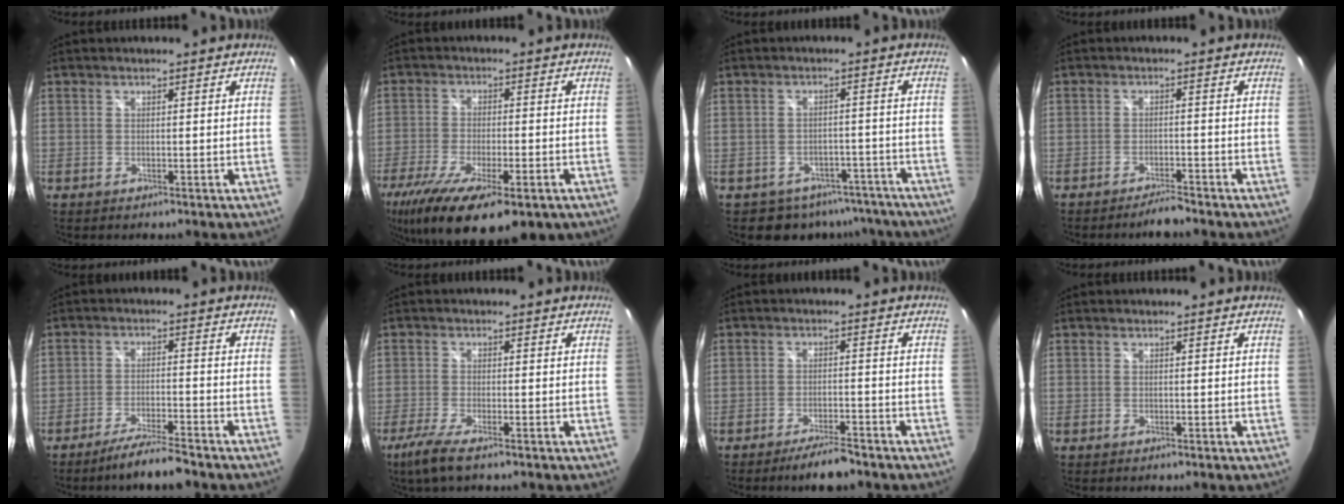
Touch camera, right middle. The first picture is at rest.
{"total": 18.7, "force": [-11.4, 6.2, 13.5], "torque": [-0.269, -0.070, -0.180]}
{"total": 8.1, "force": [-6.5, 4.7, 1.1], "torque": [-0.024, 0.011, -0.082]}
{"total": 3.2, "force": [-3.0, 0.3, 1.1], "torque": [-0.035, -0.005, -0.052]}
{"total": 6.8, "force": [-5.9, 0.1, 3.2], "torque": [-0.073, -0.004, -0.100]}
{"total": 5.6, "force": [-3.7, 0.5, 4.2], "torque": [-0.102, -0.018, -0.072]}
{"total": 5.5, "force": [-4.7, 0.8, 2.8], "torque": [-0.063, -0.003, -0.079]}
{"total": 0.0}